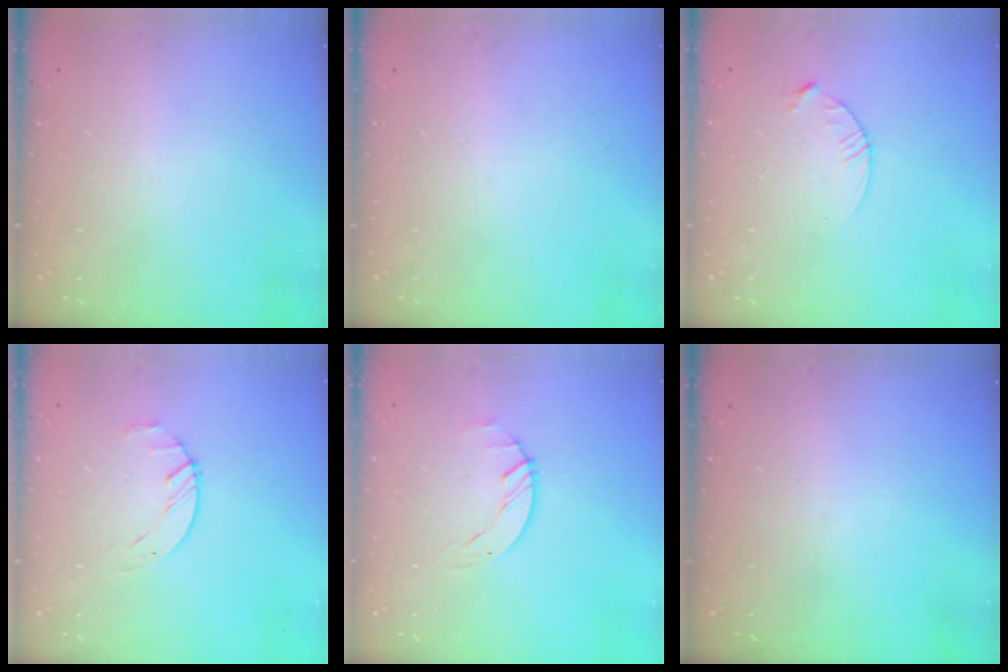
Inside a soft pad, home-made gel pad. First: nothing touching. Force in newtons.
{"total": 0.0}
{"total": 3.7, "press": 3.7, "slide": 0.4}
{"total": 2.1, "press": 2.1, "slide": 0.3}
{"total": 0.6, "press": 0.6, "slide": 0.1}
{"total": 0.0}